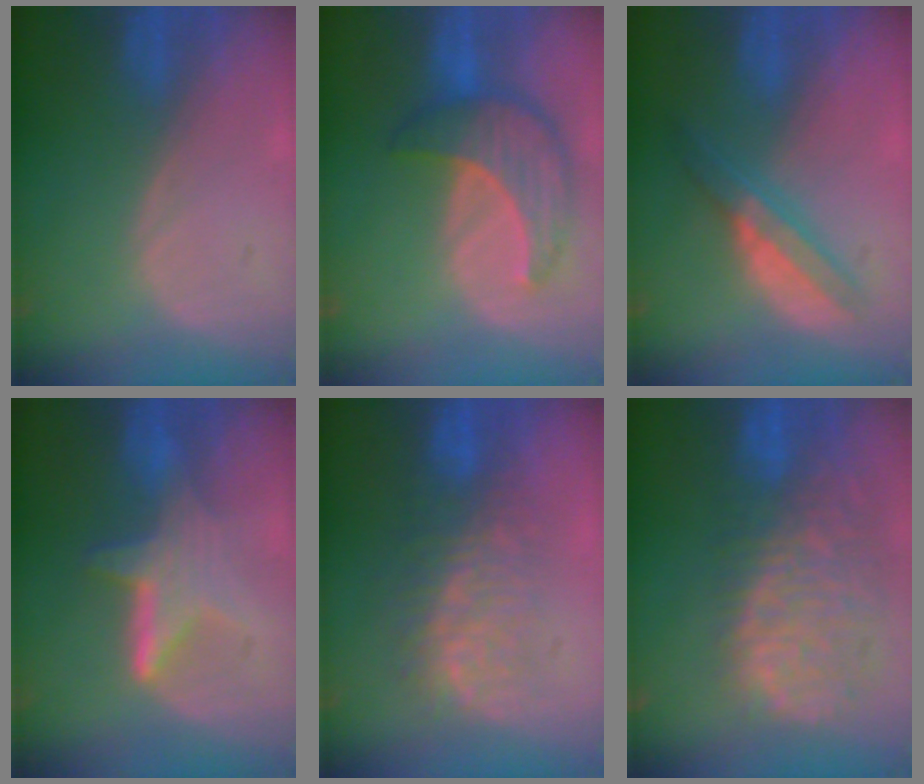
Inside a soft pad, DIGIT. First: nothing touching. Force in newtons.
{"total": 8.6, "press": 7.8, "slide": 3.6}
{"total": 5.7, "press": 5.3, "slide": 1.9}
{"total": 6.3, "press": 5.8, "slide": 2.6}
{"total": 7.6, "press": 7.4, "slide": 1.3}
{"total": 13.6, "press": 11.0, "slide": 7.9}